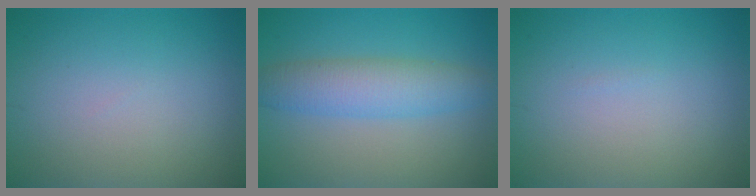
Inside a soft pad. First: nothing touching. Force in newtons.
{"total": 4.5, "press": 4.5, "slide": 0.1}
{"total": 0.0}